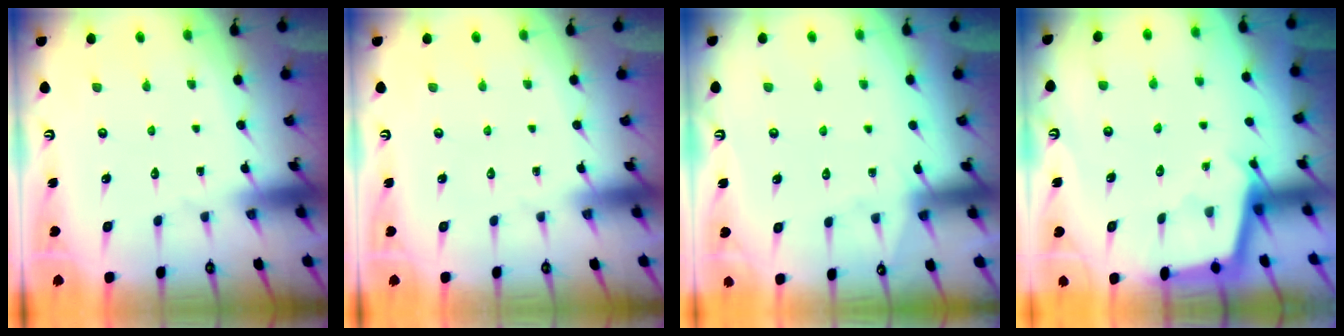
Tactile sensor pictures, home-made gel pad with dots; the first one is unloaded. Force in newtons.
{"total": 0.0}
{"total": 4.4, "press": 4.4, "slide": 0.6}
{"total": 2.5, "press": 2.5, "slide": 0.2}